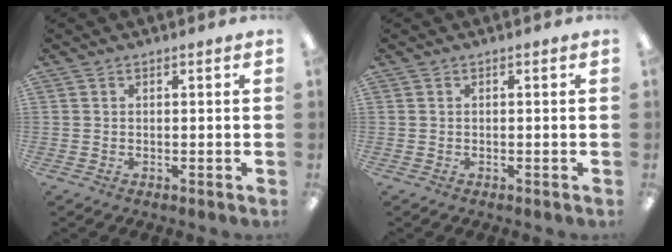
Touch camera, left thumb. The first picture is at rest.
{"total": 0.0}